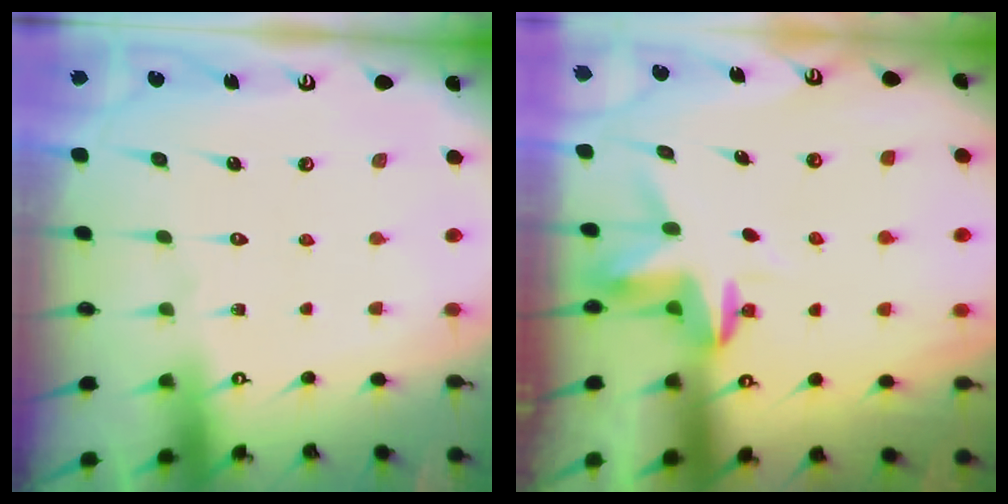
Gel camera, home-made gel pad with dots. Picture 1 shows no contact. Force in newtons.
{"total": 3.6, "press": 3.6, "slide": 0.2}